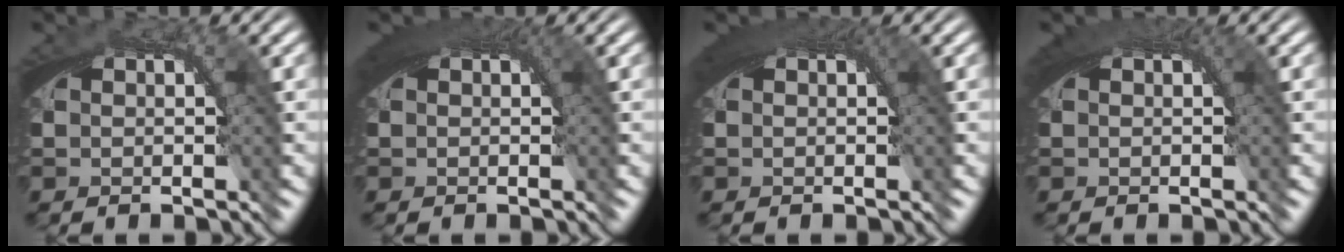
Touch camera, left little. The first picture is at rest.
{"total": 2.9, "force": [0.7, 1.6, 2.4], "torque": [-0.038, -0.007, 0.013]}
{"total": 2.9, "force": [0.8, 1.5, 2.3], "torque": [-0.038, -0.007, 0.014]}
{"total": 2.0, "force": [0.6, 1.2, 1.5], "torque": [-0.025, -0.005, 0.009]}